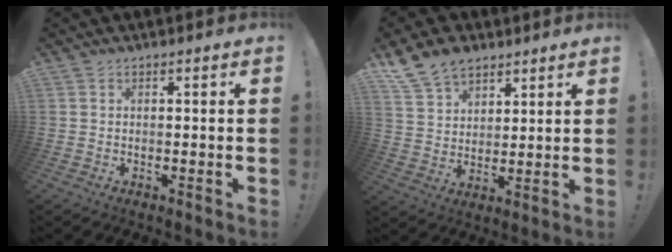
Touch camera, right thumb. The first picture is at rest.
{"total": 11.3, "force": [8.1, 6.8, 3.8], "torque": [-0.076, -0.046, 0.162]}